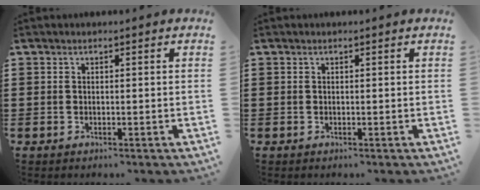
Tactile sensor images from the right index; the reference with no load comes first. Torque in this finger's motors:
{"motor_torque": [0.21, -0.04, 0.00, 0.01]}